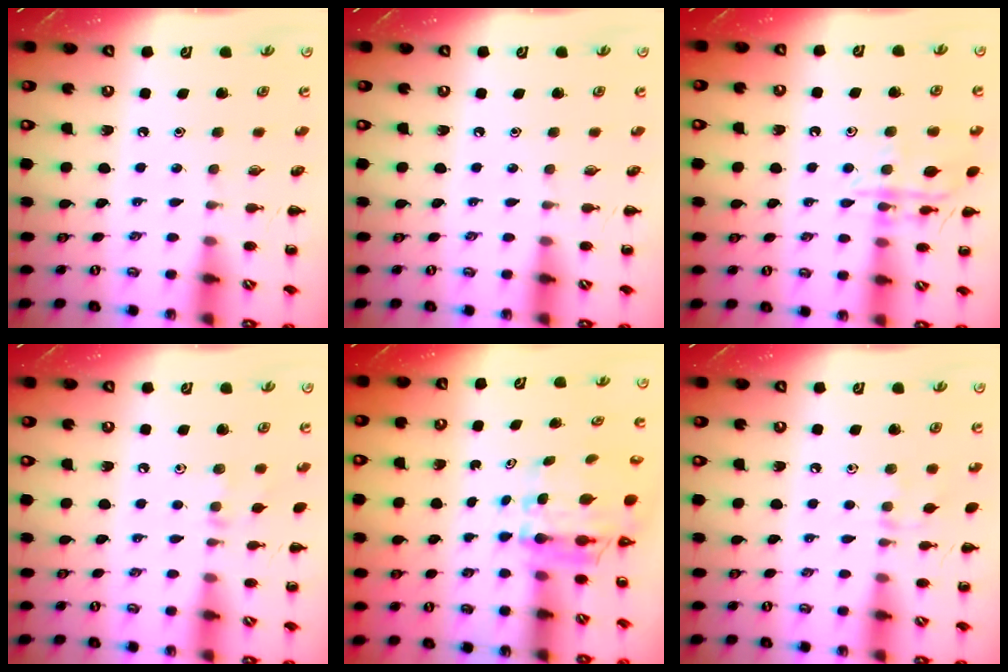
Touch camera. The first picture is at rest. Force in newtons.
{"total": 0.0}
{"total": 13.3, "press": 13.2, "slide": 0.9}
{"total": 6.2, "press": 6.0, "slide": 1.8}
{"total": 5.6, "press": 5.5, "slide": 0.7}
{"total": 6.2, "press": 5.8, "slide": 2.0}